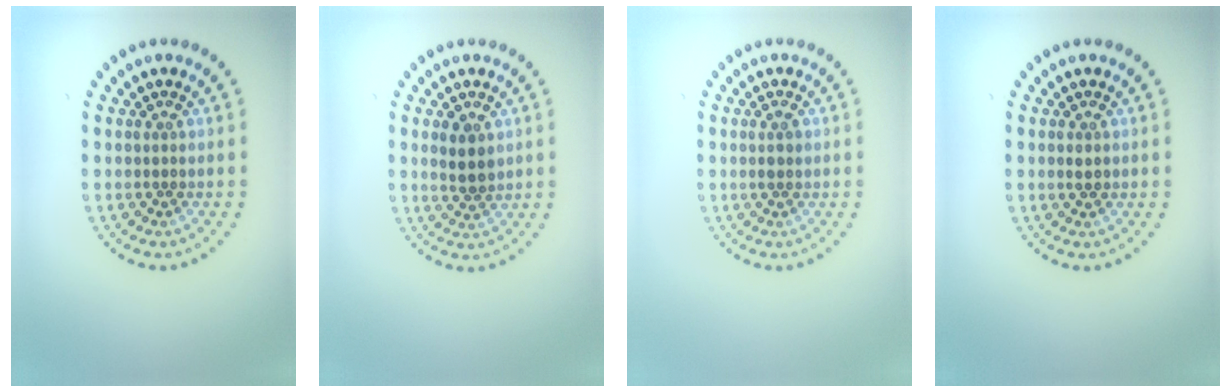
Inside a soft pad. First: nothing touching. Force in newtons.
{"total": 2.6, "press": 2.5, "slide": 0.7}
{"total": 1.0, "press": 1.0, "slide": 0.1}
{"total": 1.0, "press": 1.0, "slide": 0.1}